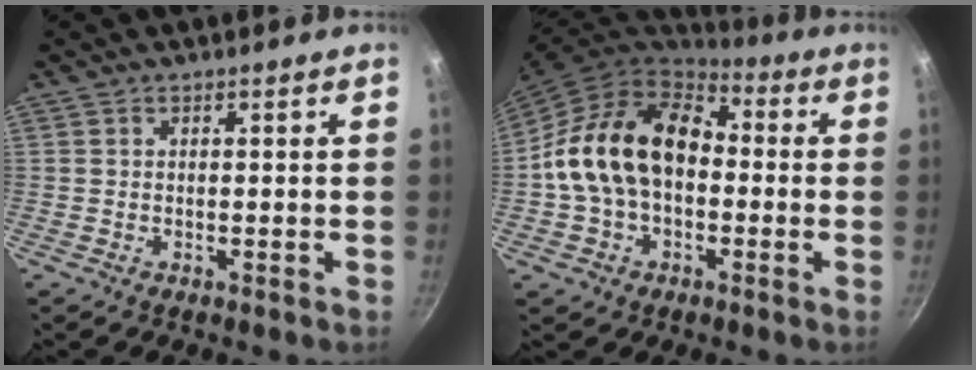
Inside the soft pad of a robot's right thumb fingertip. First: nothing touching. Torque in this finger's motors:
{"motor_torque": [0.38, 1.28, 1.43, -1.34, 0.23]}